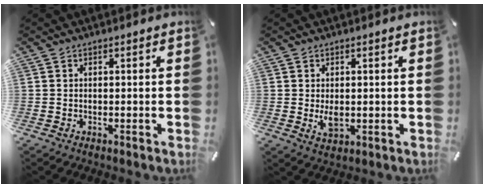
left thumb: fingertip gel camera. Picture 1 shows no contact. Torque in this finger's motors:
{"motor_torque": [0.82, 1.14, 0.08, -0.02, 0.02]}